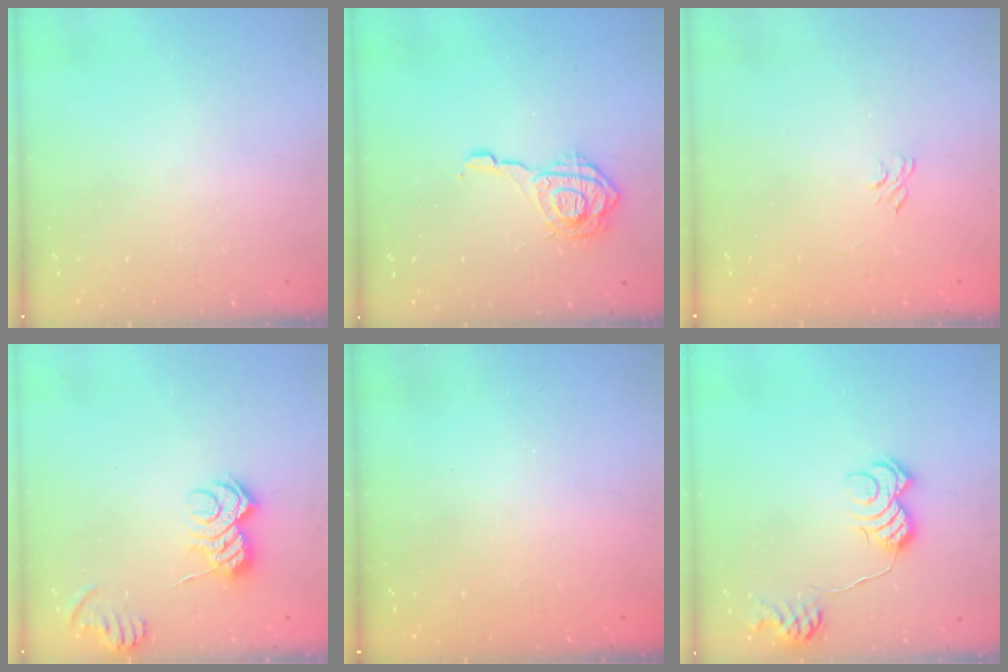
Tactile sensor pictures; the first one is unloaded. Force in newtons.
{"total": 12.4, "press": 12.4, "slide": 1.3}
{"total": 4.2, "press": 4.0, "slide": 1.1}
{"total": 8.3, "press": 8.2, "slide": 0.8}
{"total": 2.5, "press": 2.4, "slide": 0.7}
{"total": 11.4, "press": 11.4, "slide": 0.5}